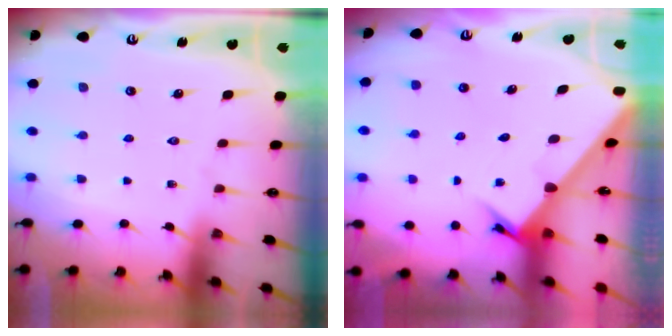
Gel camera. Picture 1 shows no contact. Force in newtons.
{"total": 2.5, "press": 2.5, "slide": 0.3}